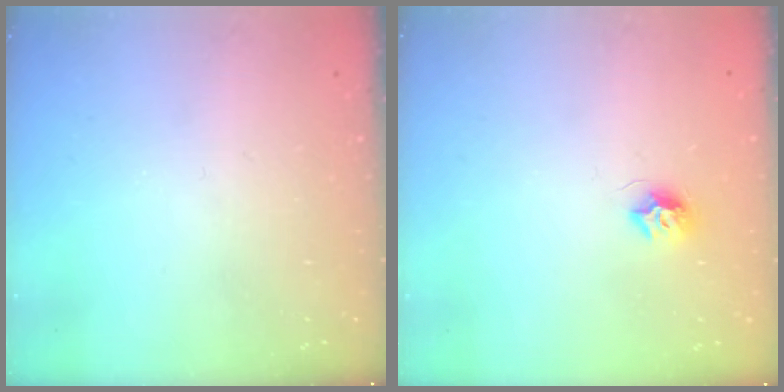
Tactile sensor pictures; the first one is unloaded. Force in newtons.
{"total": 7.4, "press": 7.4, "slide": 0.4}